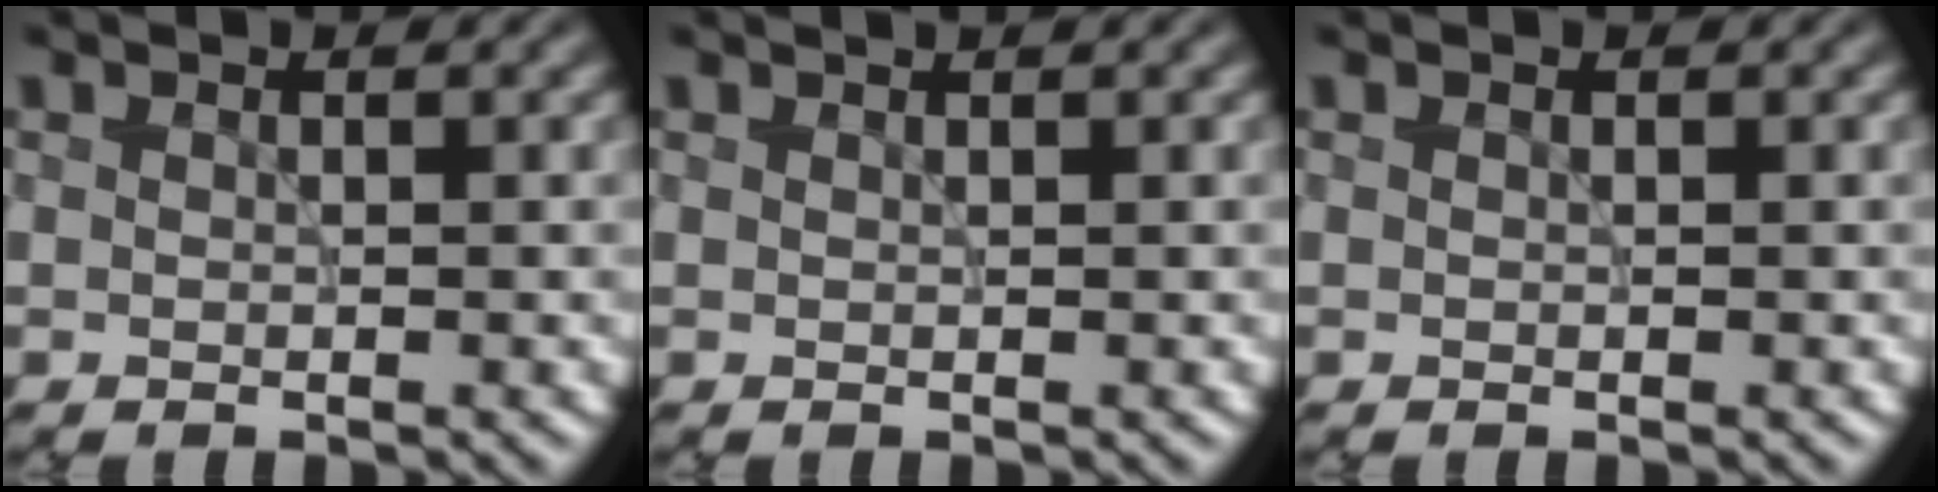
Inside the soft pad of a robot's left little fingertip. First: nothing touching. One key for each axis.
{"total": 0.5, "fx": 0.5, "fy": 0.0, "fz": 0.2, "tx": -0.002, "ty": 0.001, "tz": 0.006}
{"total": 0.0}